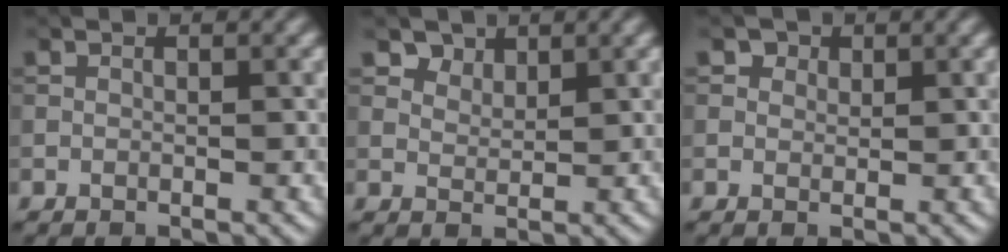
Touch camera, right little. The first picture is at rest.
{"total": 2.3, "force": [1.8, 1.3, 0.6], "torque": [-0.021, -0.018, 0.045]}
{"total": 1.9, "force": [1.2, 1.3, 0.6], "torque": [-0.011, -0.008, 0.016]}